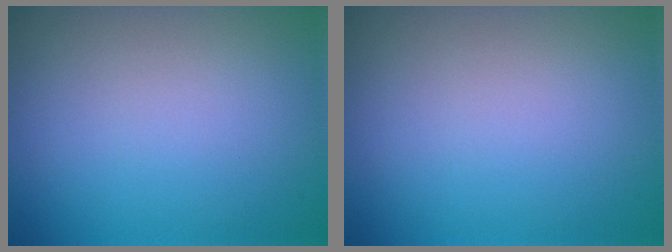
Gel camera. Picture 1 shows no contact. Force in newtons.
{"total": 0.0}